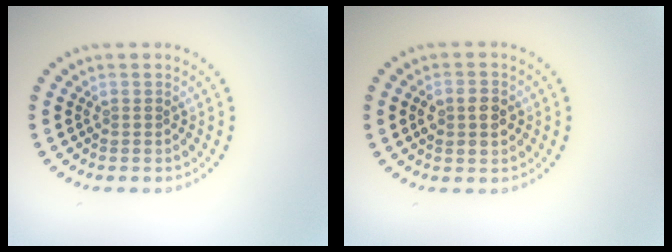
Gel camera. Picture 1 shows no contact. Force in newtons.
{"total": 2.3, "press": 2.3, "slide": 0.0}